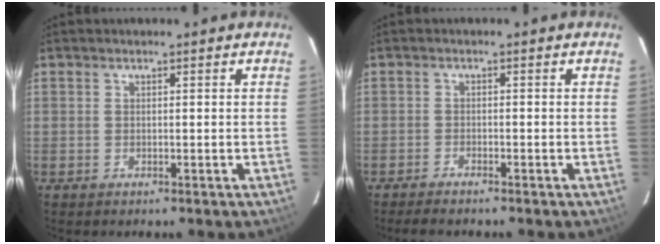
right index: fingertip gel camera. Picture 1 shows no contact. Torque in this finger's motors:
{"motor_torque": [-0.01, -0.19, 0.09, 0.01]}